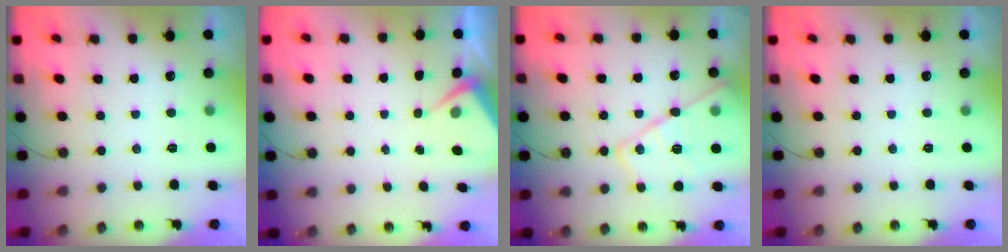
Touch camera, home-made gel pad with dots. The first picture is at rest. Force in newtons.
{"total": 4.2, "press": 4.2, "slide": 0.6}
{"total": 17.1, "press": 17.1, "slide": 1.1}
{"total": 0.0}